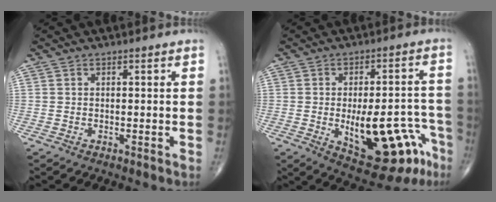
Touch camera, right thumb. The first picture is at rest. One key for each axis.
{"total": 18.1, "fx": -6.7, "fy": 7.8, "fz": 14.9, "tx": -0.168, "ty": 0.040, "tz": -0.071}